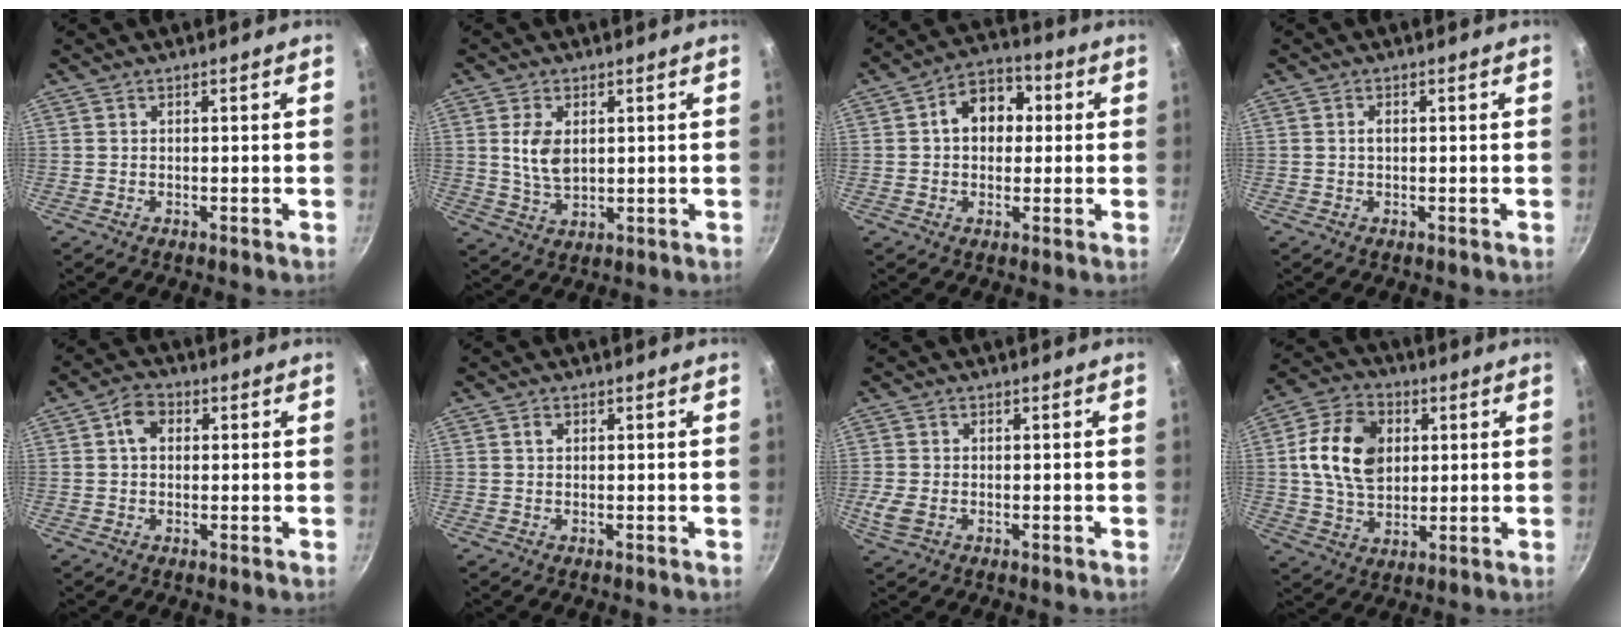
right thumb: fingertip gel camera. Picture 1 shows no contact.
{"total": 6.5, "force": [1.4, 4.0, 5.0], "torque": [-0.090, -0.013, 0.032]}
{"total": 9.7, "force": [1.4, 7.3, 6.3], "torque": [-0.051, 0.019, 0.007]}
{"total": 1.1, "force": [0.1, 0.7, 0.9], "torque": [-0.015, 0.003, 0.002]}
{"total": 4.4, "force": [0.8, 3.3, 2.8], "torque": [-0.035, 0.009, 0.005]}
{"total": 1.0, "force": [0.3, 0.7, 0.6], "torque": [-0.008, 0.004, 0.004]}
{"total": 3.6, "force": [-0.8, 2.5, 2.5], "torque": [-0.054, -0.004, -0.013]}
{"total": 14.6, "force": [2.7, 10.4, 9.9], "torque": [-0.157, 0.002, 0.041]}